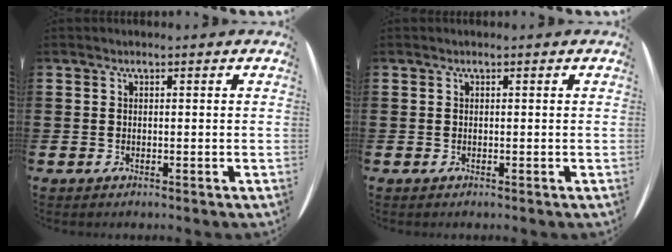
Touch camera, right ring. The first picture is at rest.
{"total": 0.0}